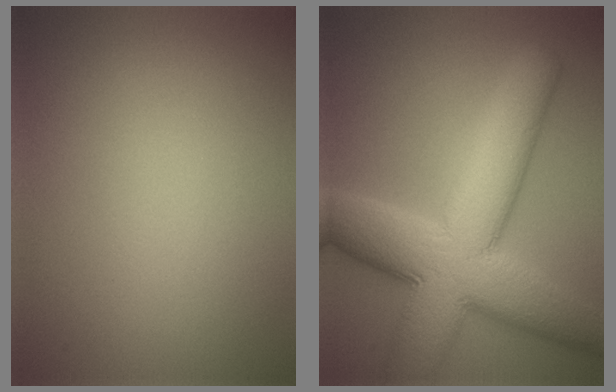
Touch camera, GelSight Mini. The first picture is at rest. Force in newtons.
{"total": 12.2, "press": 12.2, "slide": 0.5}